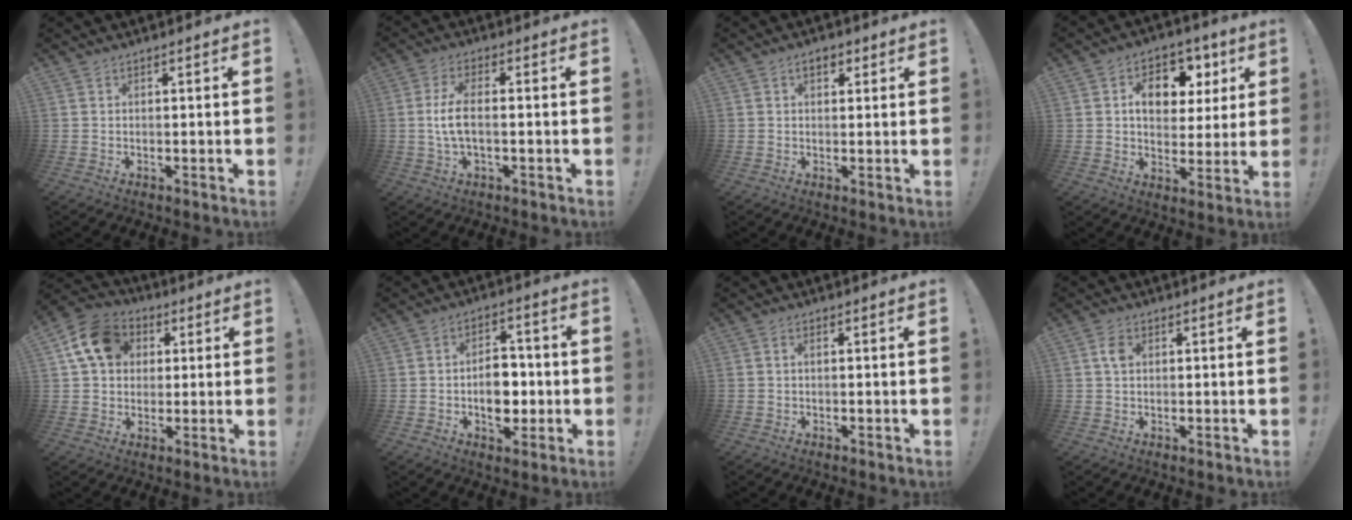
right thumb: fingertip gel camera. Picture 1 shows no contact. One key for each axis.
{"total": 7.1, "fx": -0.7, "fy": 2.5, "fz": 6.6, "tx": -0.140, "ty": -0.004, "tz": -0.014}
{"total": 3.6, "fx": 1.5, "fy": 2.1, "fz": 2.5, "tx": -0.035, "ty": 0.001, "tz": 0.025}
{"total": 11.7, "fx": 4.1, "fy": 8.6, "fz": 6.9, "tx": -0.087, "ty": -0.018, "tz": 0.076}
{"total": 14.1, "fx": 4.9, "fy": 11.1, "fz": 7.2, "tx": -0.104, "ty": -0.007, "tz": 0.099}
{"total": 10.1, "fx": -1.6, "fy": 7.1, "fz": 7.0, "tx": -0.088, "ty": 0.014, "tz": -0.024}
{"total": 1.1, "fx": 0.0, "fy": 0.7, "fz": 0.9, "tx": -0.019, "ty": 0.003, "tz": 0.001}
{"total": 3.2, "fx": 0.8, "fy": 2.1, "fz": 2.3, "tx": -0.030, "ty": 0.000, "tz": 0.011}